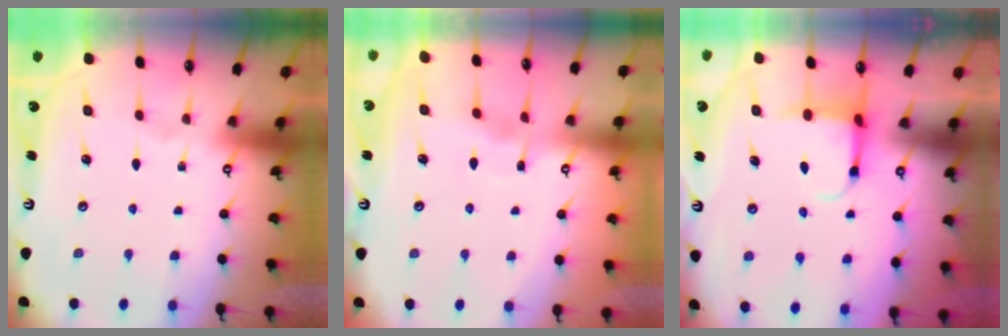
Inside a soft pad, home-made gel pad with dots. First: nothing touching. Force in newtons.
{"total": 3.2, "press": 3.2, "slide": 0.4}
{"total": 4.0, "press": 3.7, "slide": 1.3}